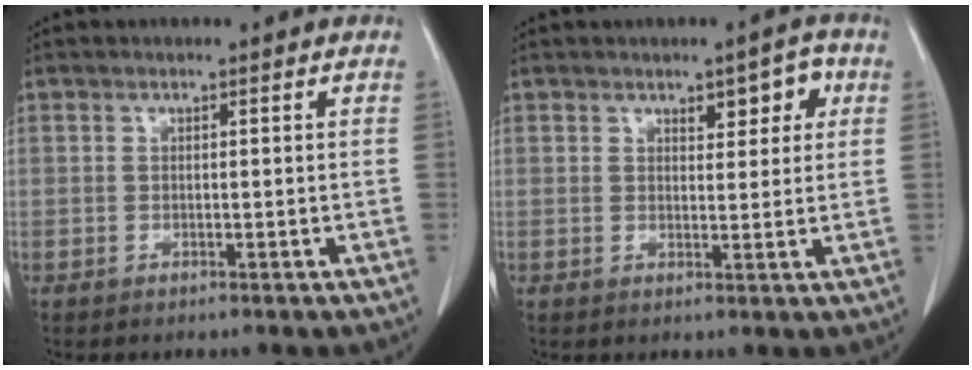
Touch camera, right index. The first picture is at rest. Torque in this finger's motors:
{"motor_torque": [0.07, 0.09, 0.01, 0.01]}